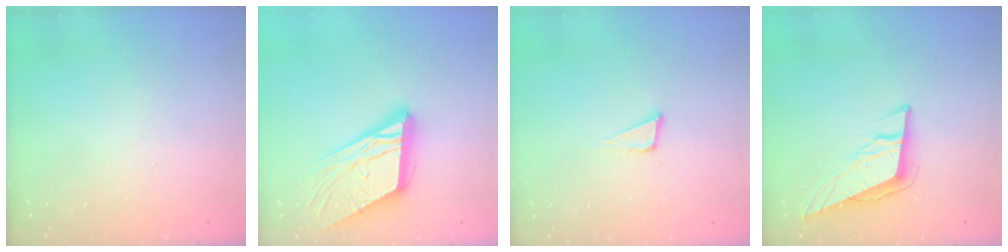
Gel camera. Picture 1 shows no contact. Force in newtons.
{"total": 15.7, "press": 15.6, "slide": 1.8}
{"total": 3.8, "press": 3.7, "slide": 0.9}
{"total": 10.2, "press": 10.0, "slide": 1.6}